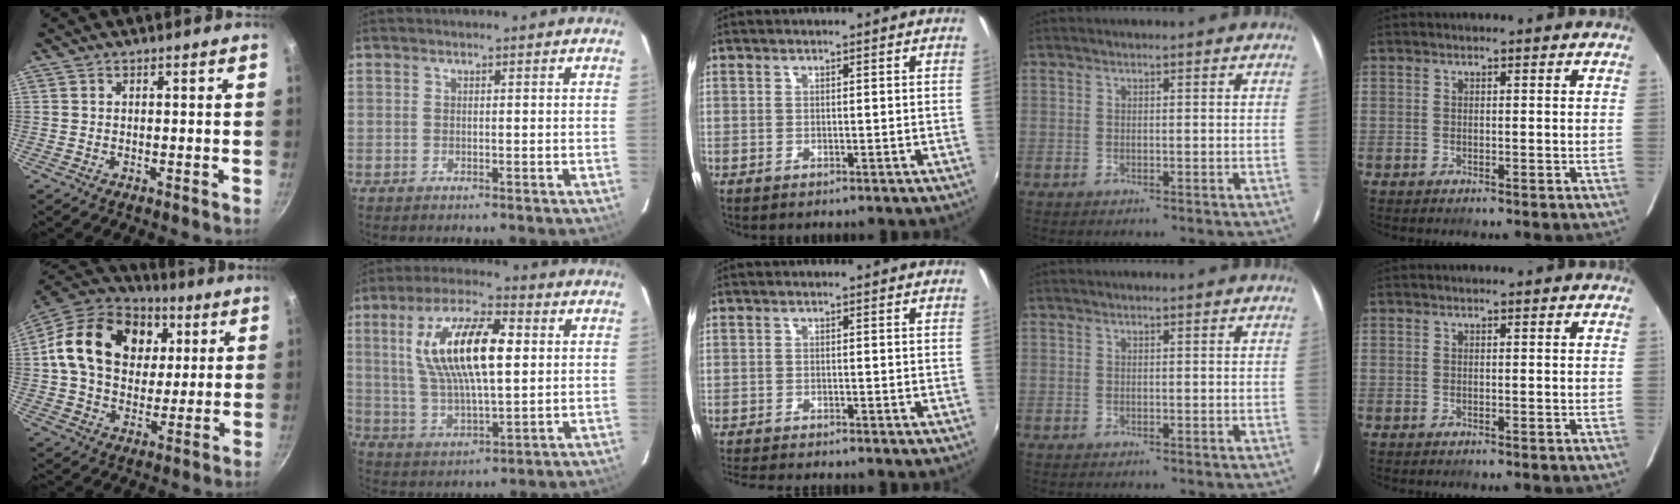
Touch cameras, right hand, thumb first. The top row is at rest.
{"thumb": {"total": 22.8, "force": [5.6, 16.8, 14.3], "torque": [-0.226, 0.010, 0.088]}, "index": {"total": 17.1, "force": [4.0, 6.0, 15.5], "torque": [-0.290, 0.014, 0.078]}, "middle": {"total": 5.3, "force": [-4.9, 0.1, 2.0], "torque": [-0.050, -0.021, -0.085]}}